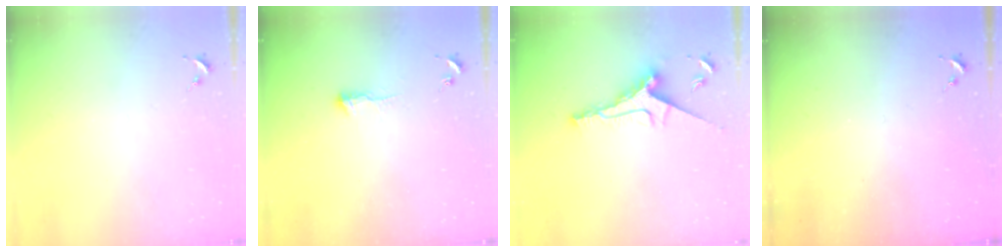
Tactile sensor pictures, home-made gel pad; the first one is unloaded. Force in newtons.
{"total": 5.2, "press": 5.1, "slide": 0.7}
{"total": 9.6, "press": 9.6, "slide": 1.0}
{"total": 0.0}